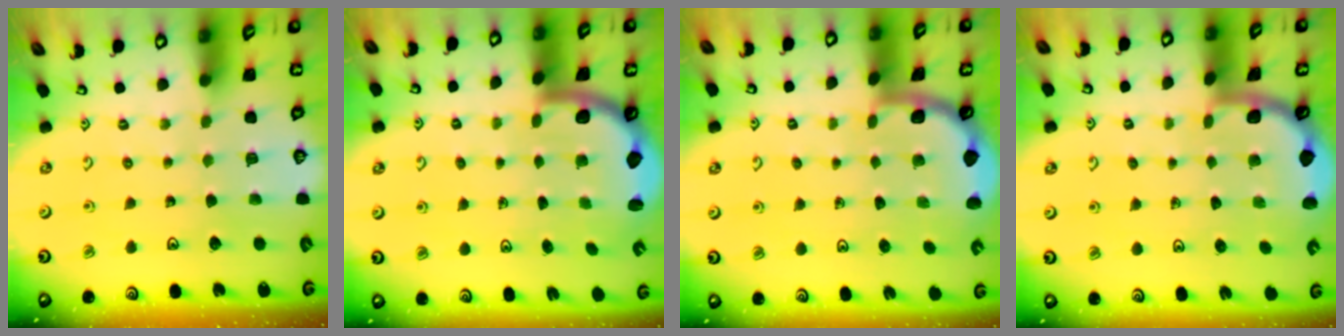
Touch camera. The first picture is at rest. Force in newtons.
{"total": 2.5, "press": 2.2, "slide": 1.1}
{"total": 1.6, "press": 1.6, "slide": 0.2}
{"total": 1.6, "press": 1.6, "slide": 0.2}